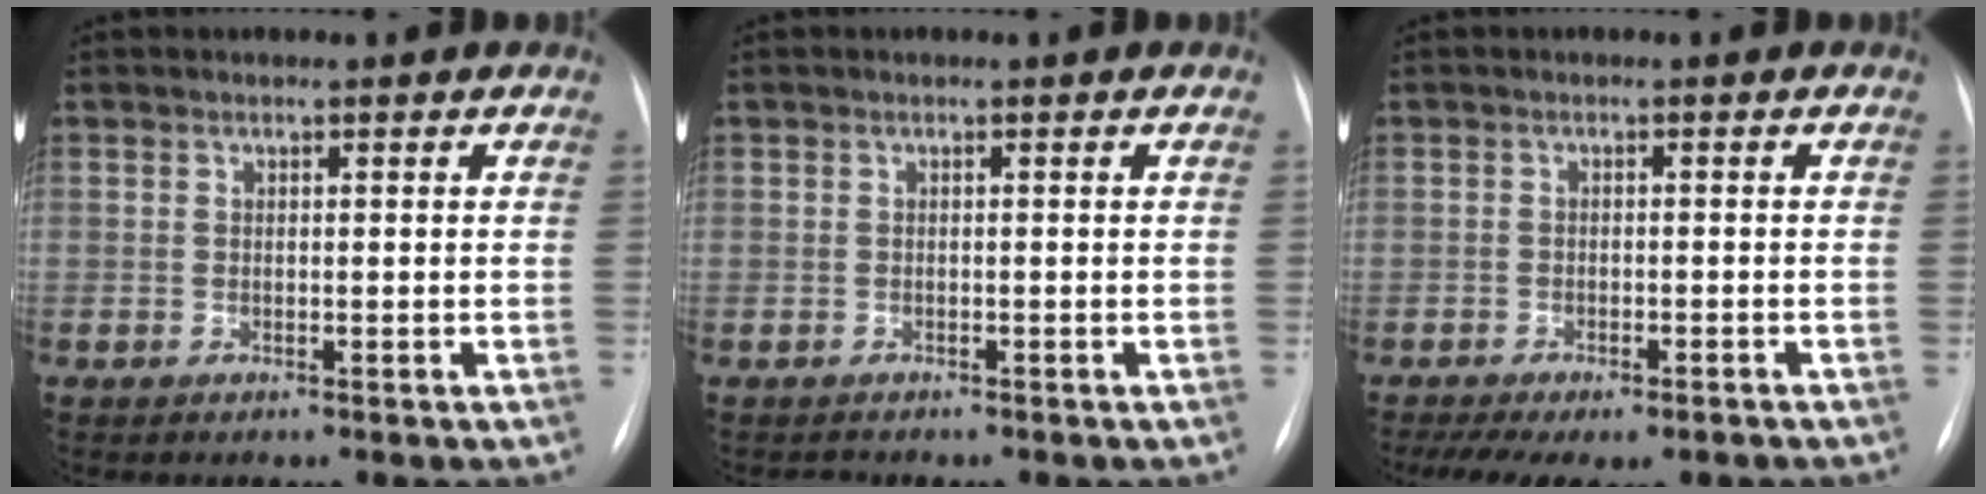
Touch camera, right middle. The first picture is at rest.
{"total": 1.0, "force": [-0.8, 0.6, -0.4], "torque": [-0.002, 0.000, -0.016]}
{"total": 10.2, "force": [-7.6, 4.3, 5.3], "torque": [-0.087, 0.002, -0.102]}